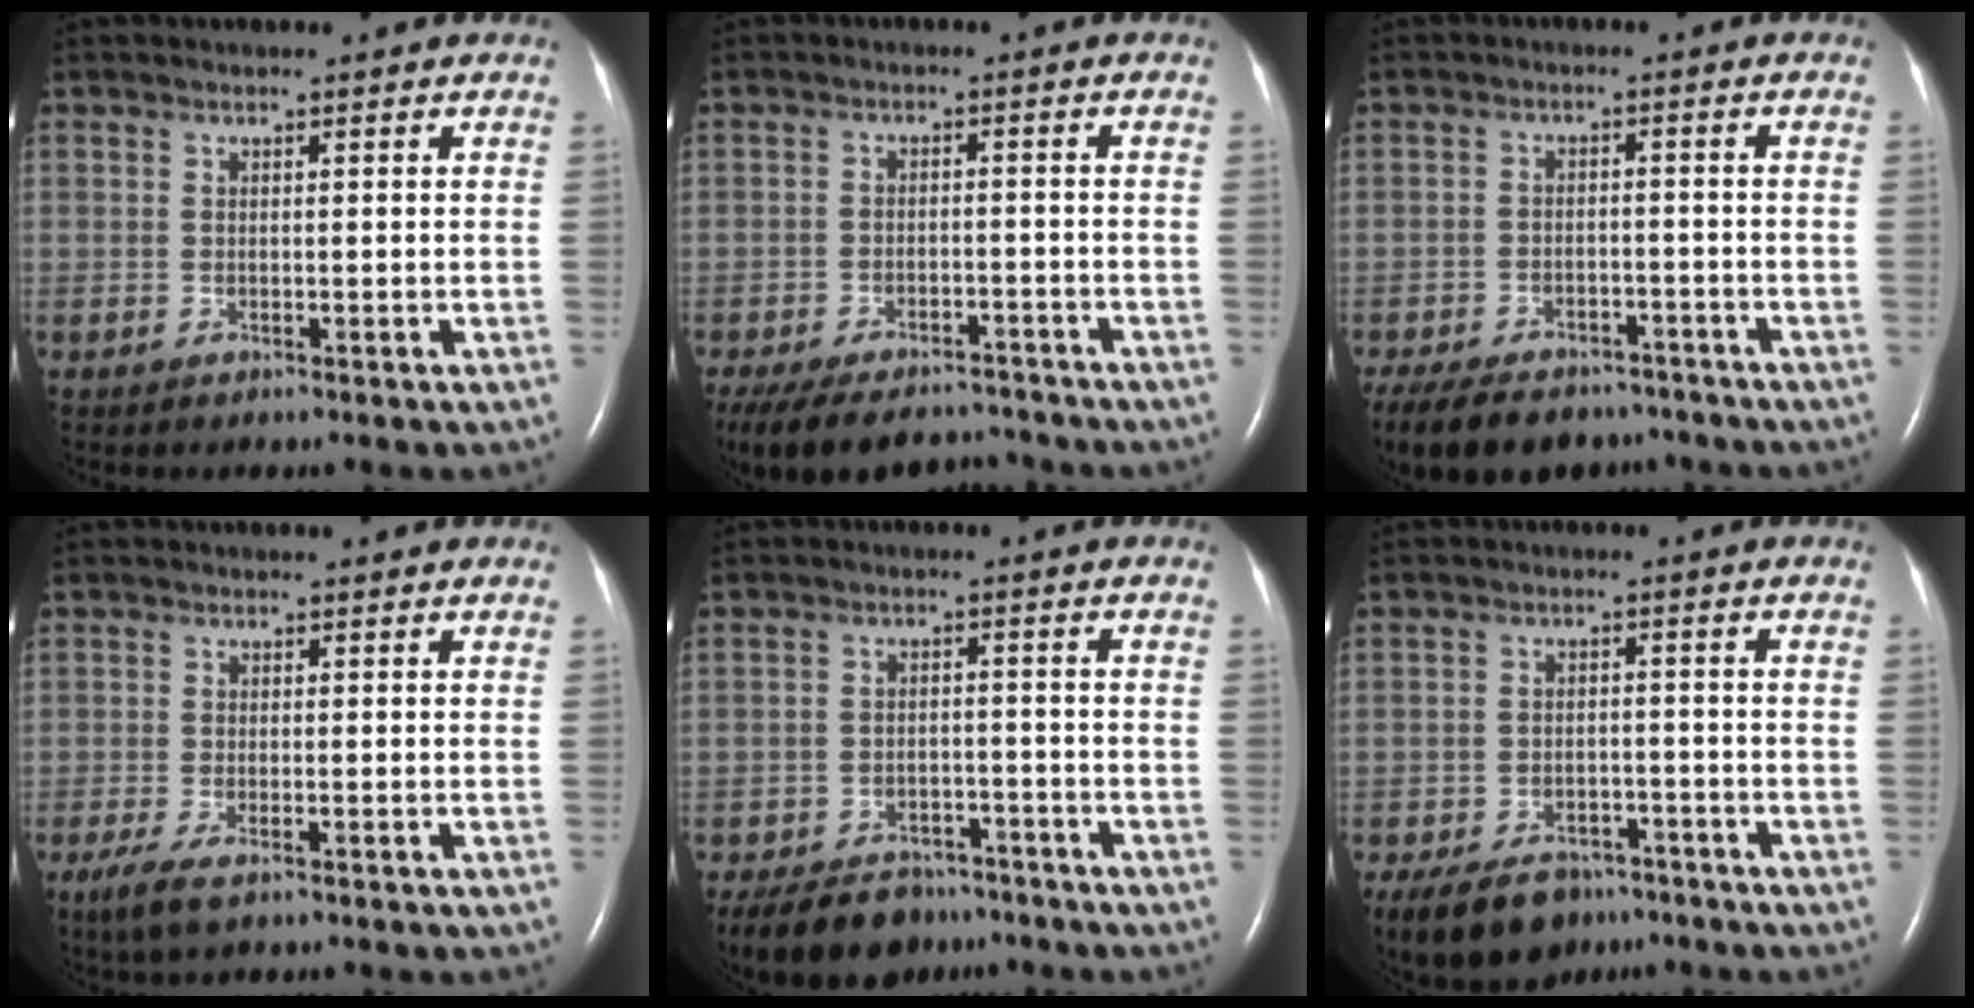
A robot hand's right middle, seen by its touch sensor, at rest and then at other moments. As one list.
[{"total": 14.3, "force": [-12.2, 5.4, 5.2], "torque": [-0.128, -0.006, -0.173]}, {"total": 17.3, "force": [-13.5, 8.2, 7.0], "torque": [-0.190, -0.018, -0.187]}, {"total": 3.9, "force": [-2.5, 1.0, 2.9], "torque": [-0.067, -0.011, -0.044]}, {"total": 12.0, "force": [-9.6, 6.1, 3.9], "torque": [-0.079, -0.003, -0.136]}, {"total": 12.5, "force": [-8.9, 7.2, 5.0], "torque": [-0.116, -0.007, -0.131]}]